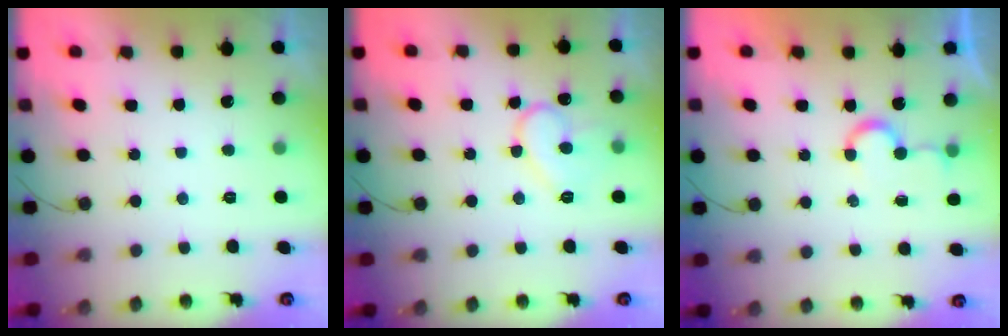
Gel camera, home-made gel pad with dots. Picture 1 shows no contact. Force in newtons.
{"total": 11.0, "press": 11.0, "slide": 0.9}
{"total": 4.4, "press": 4.3, "slide": 0.5}